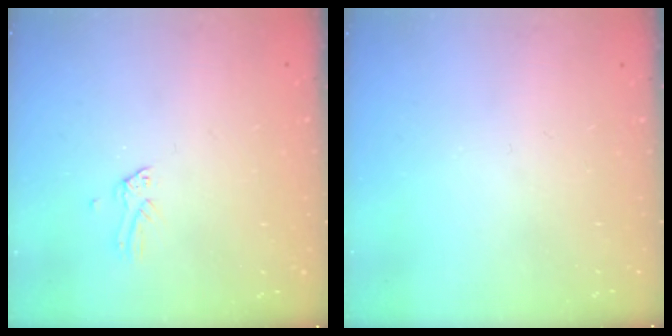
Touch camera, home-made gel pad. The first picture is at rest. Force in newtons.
{"total": 0.0}